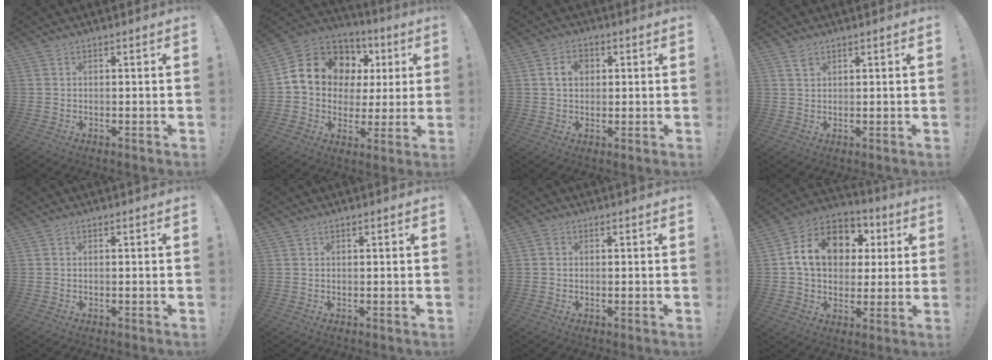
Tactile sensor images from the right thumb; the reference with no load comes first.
{"total": 14.6, "force": [5.5, 11.6, 7.0], "torque": [-0.113, -0.025, 0.116]}
{"total": 5.7, "force": [1.2, 4.2, 3.6], "torque": [-0.055, 0.007, 0.019]}
{"total": 1.8, "force": [1.3, 1.0, 0.7], "torque": [-0.002, -0.006, 0.022]}
{"total": 0.0}
{"total": 0.0}
{"total": 0.9, "force": [-0.2, 0.9, 0.2], "torque": [-0.007, 0.006, -0.003]}
{"total": 16.1, "force": [4.2, 12.4, 9.4], "torque": [-0.142, -0.002, 0.083]}